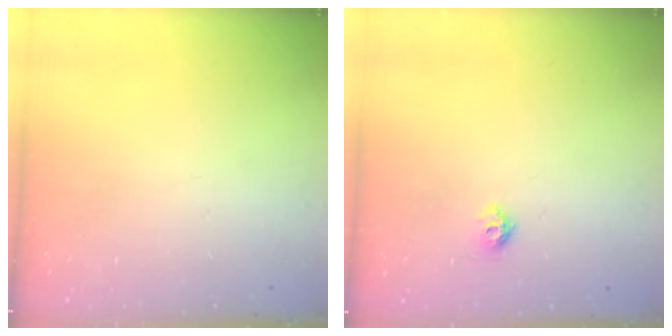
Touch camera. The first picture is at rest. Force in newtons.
{"total": 5.6, "press": 5.5, "slide": 1.0}